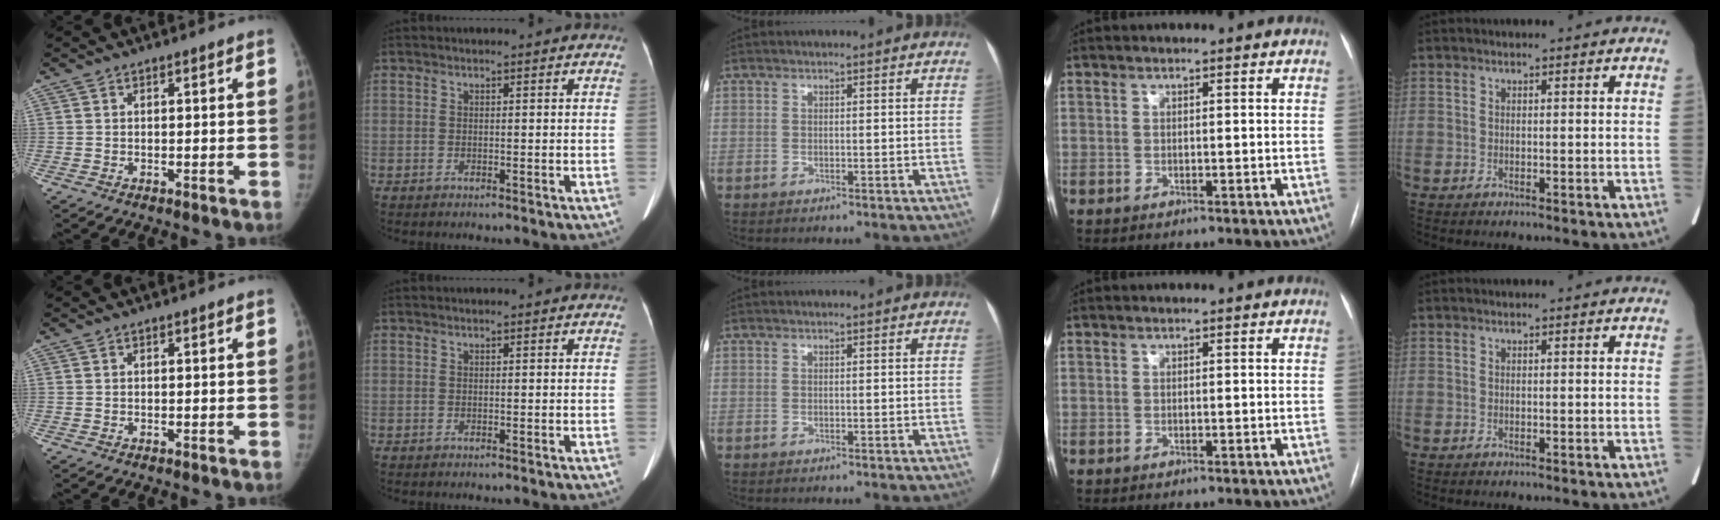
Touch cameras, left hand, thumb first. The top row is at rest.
{}